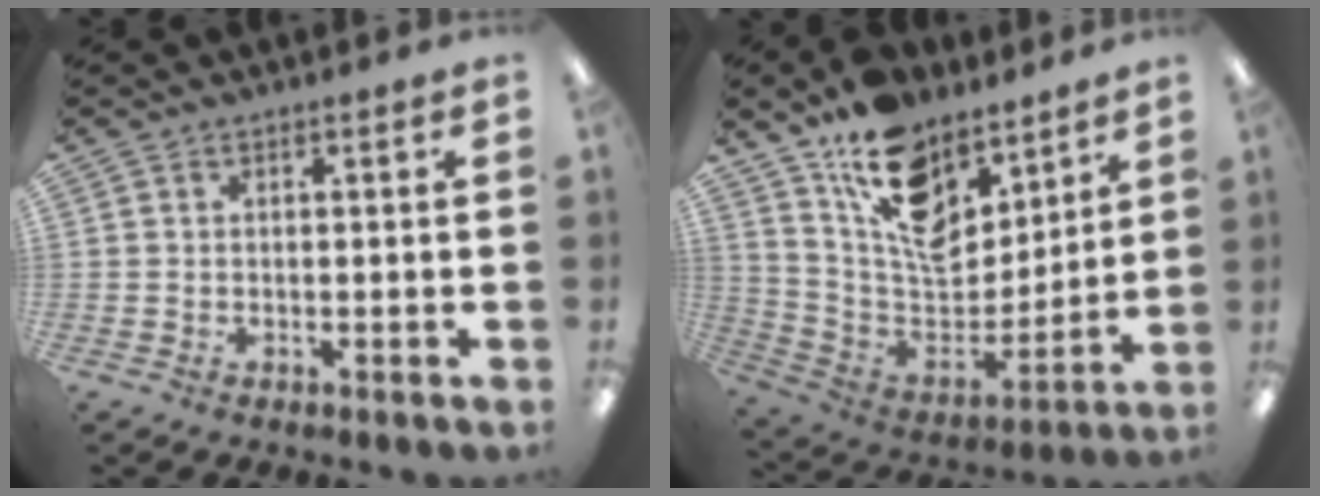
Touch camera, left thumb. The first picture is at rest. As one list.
[{"total": 16.8, "force": [10.8, 9.7, 8.5], "torque": [-0.148, -0.073, 0.201]}]